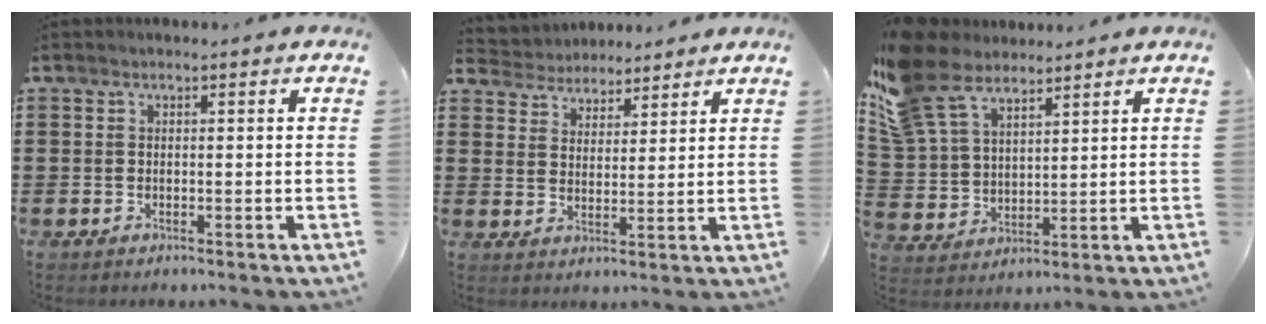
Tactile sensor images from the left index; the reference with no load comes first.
{"total": 4.1, "force": [3.9, 1.2, -0.5], "torque": [-0.013, -0.014, 0.070]}
{"total": 11.1, "force": [8.3, 5.5, 4.9], "torque": [-0.146, -0.024, 0.161]}